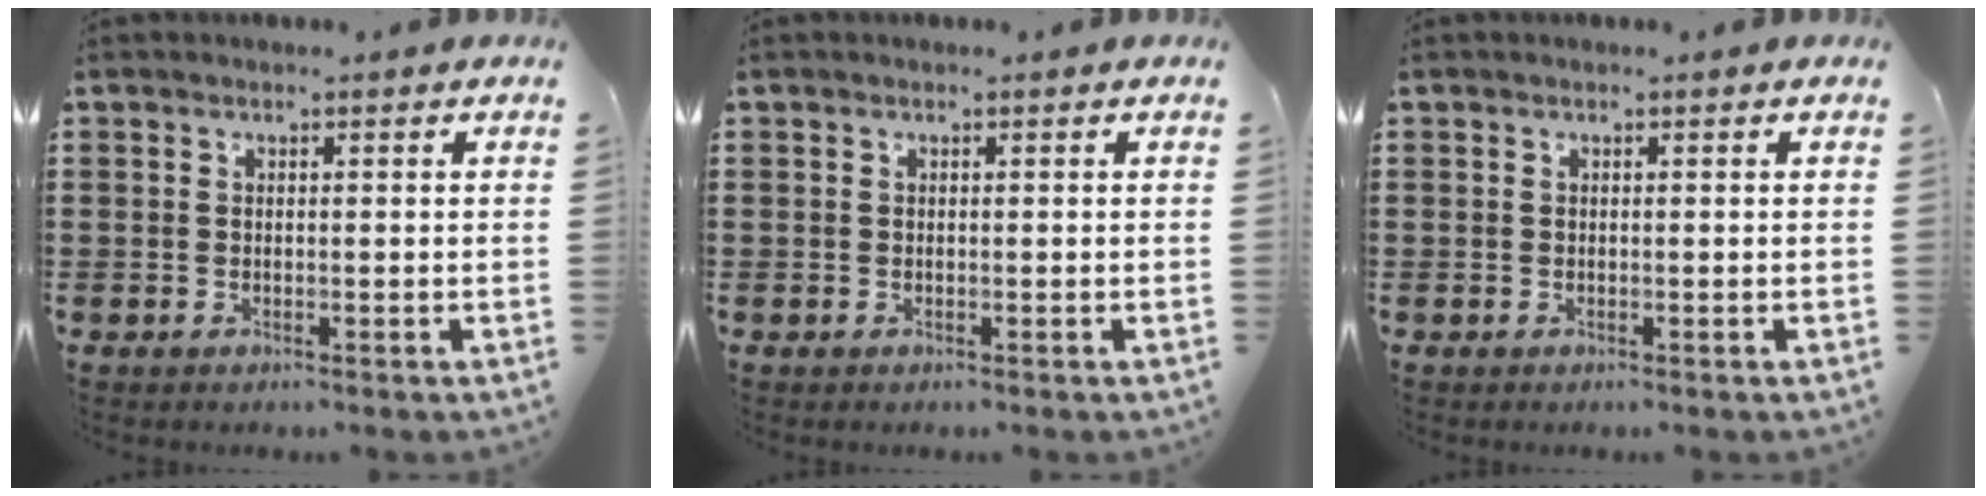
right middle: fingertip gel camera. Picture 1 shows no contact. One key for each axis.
{"total": 0.0}
{"total": 0.0}